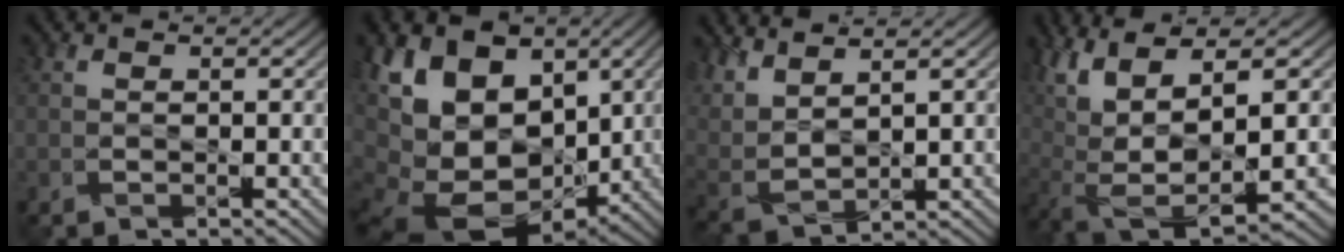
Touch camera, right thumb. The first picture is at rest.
{"total": 16.8, "force": [-0.6, 11.8, 11.9], "torque": [-0.240, -0.016, 0.019]}
{"total": 5.8, "force": [4.2, 1.7, 3.6], "torque": [-0.108, 0.001, 0.089]}
{"total": 11.9, "force": [2.2, 4.9, 10.6], "torque": [-0.246, -0.014, 0.052]}